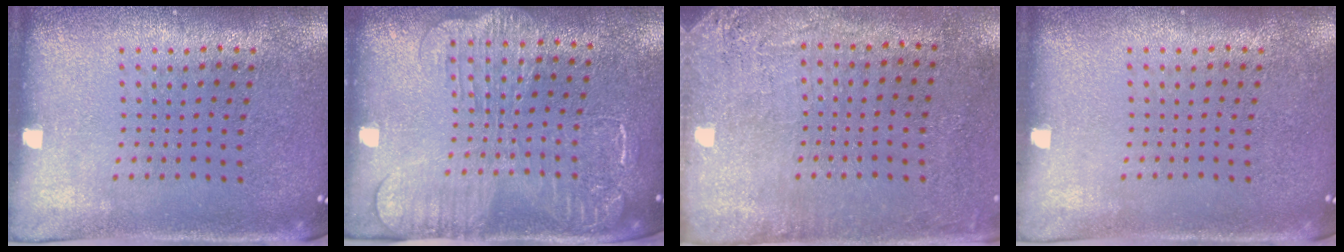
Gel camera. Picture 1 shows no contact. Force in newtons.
{"total": 2.2, "press": 2.0, "slide": 0.9}
{"total": 2.9, "press": 2.4, "slide": 1.6}
{"total": 0.0}